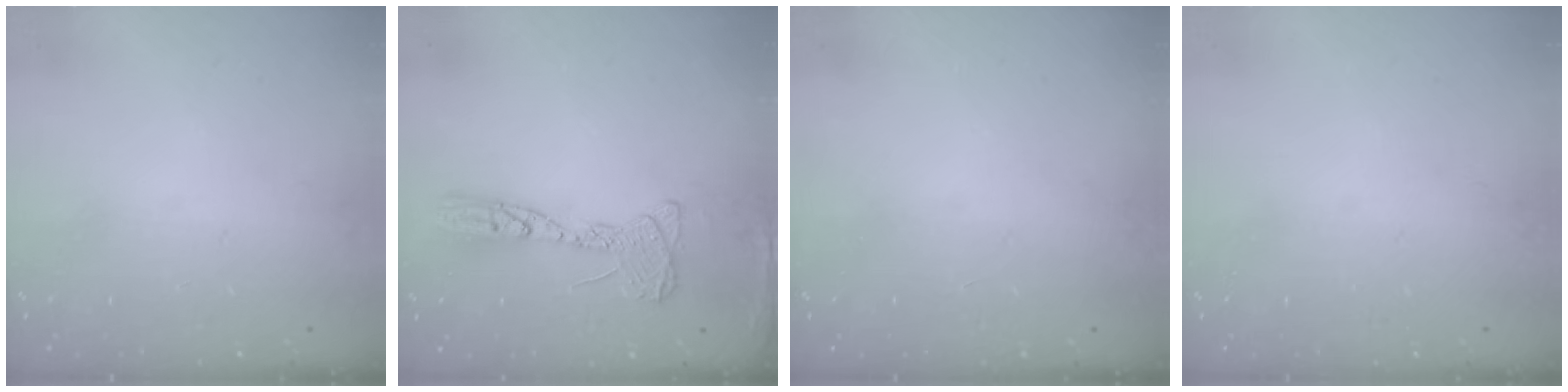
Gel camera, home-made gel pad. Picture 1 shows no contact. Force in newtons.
{"total": 13.8, "press": 13.7, "slide": 1.3}
{"total": 0.0}
{"total": 0.0}